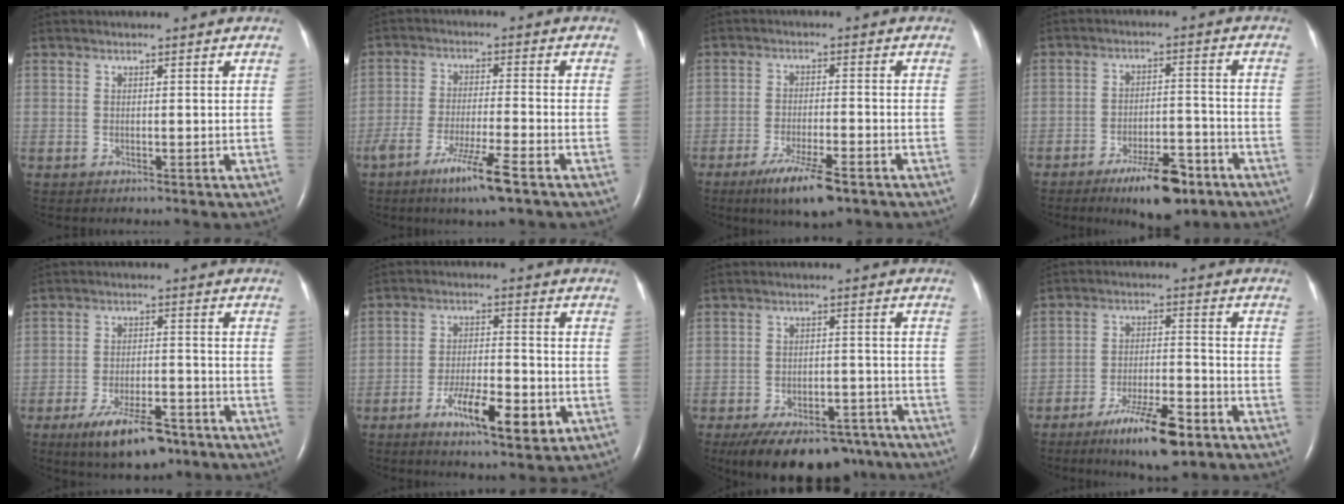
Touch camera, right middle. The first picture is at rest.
{"total": 8.4, "force": [-5.2, 0.0, 6.6], "torque": [-0.126, -0.020, -0.094]}
{"total": 8.0, "force": [-5.2, 1.2, 6.0], "torque": [-0.114, -0.017, -0.085]}
{"total": 9.4, "force": [-6.3, 2.8, 6.4], "torque": [-0.102, -0.002, -0.096]}
{"total": 9.8, "force": [-6.6, 3.2, 6.6], "torque": [-0.116, -0.009, -0.105]}
{"total": 9.5, "force": [-4.3, 2.4, 8.2], "torque": [-0.142, -0.006, -0.066]}
{"total": 16.6, "force": [-12.5, 7.6, 7.7], "torque": [-0.128, 0.000, -0.169]}
{"total": 10.4, "force": [-6.7, 2.1, 7.6], "torque": [-0.136, -0.011, -0.111]}